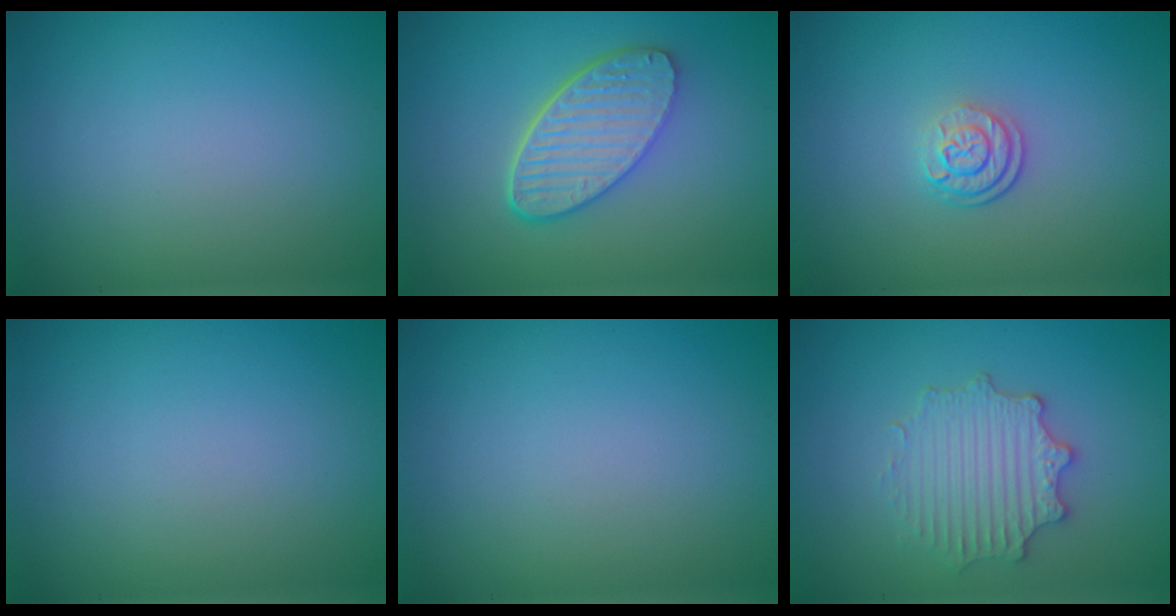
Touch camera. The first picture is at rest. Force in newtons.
{"total": 5.7, "press": 4.4, "slide": 3.6}
{"total": 2.5, "press": 1.9, "slide": 1.7}
{"total": 0.0}
{"total": 0.0}
{"total": 3.4, "press": 3.1, "slide": 1.2}